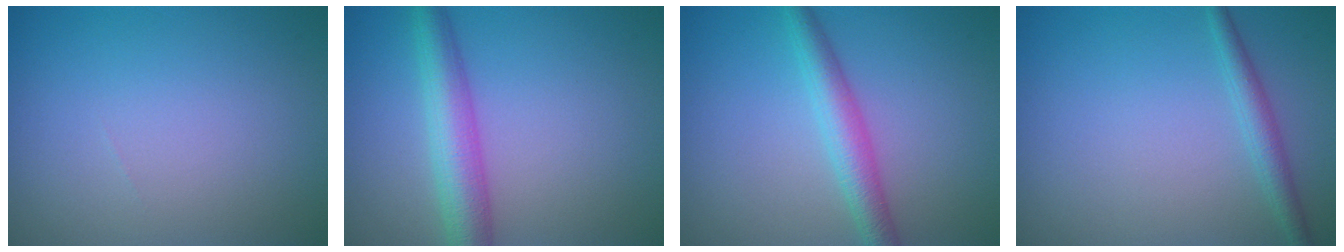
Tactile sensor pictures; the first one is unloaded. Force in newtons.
{"total": 4.6, "press": 4.6, "slide": 0.0}
{"total": 3.5, "press": 3.5, "slide": 0.1}
{"total": 1.9, "press": 1.9, "slide": 0.2}